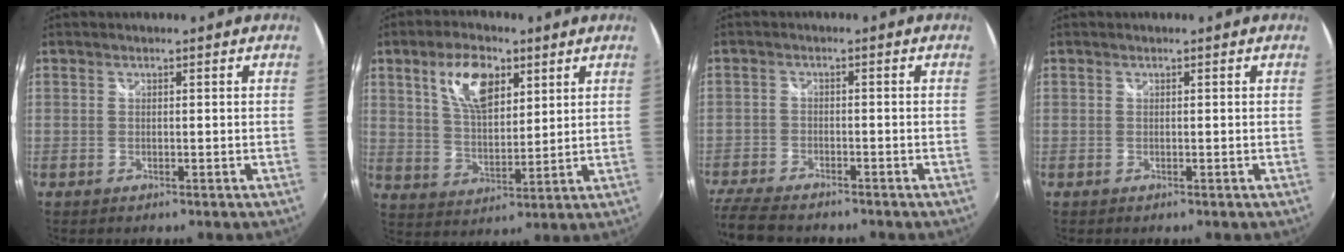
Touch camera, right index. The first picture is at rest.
{"total": 10.6, "force": [5.2, 5.1, 7.8], "torque": [-0.142, 0.013, 0.097]}
{"total": 10.1, "force": [-8.7, 3.2, 4.1], "torque": [-0.122, -0.026, -0.158]}
{"total": 0.0}